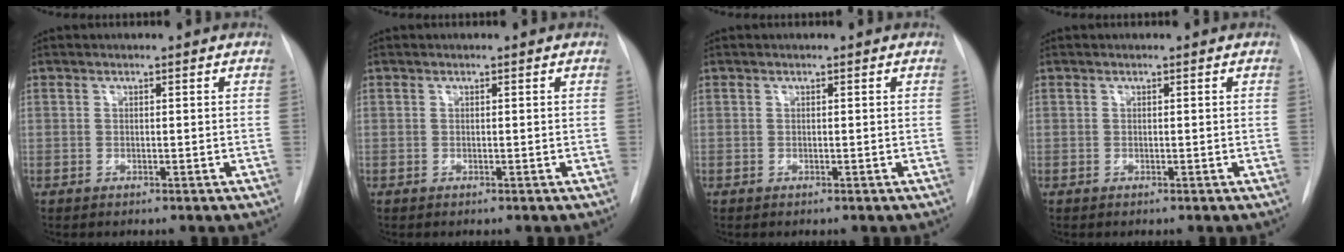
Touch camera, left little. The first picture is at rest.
{"total": 0.0}
{"total": 0.0}
{"total": 0.0}